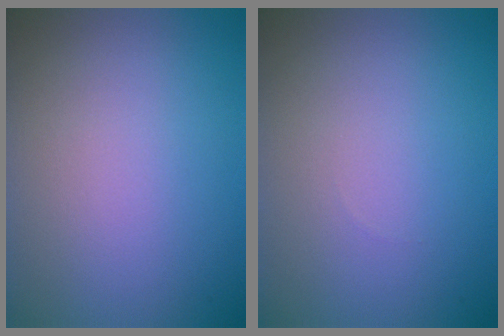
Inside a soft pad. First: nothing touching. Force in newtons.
{"total": 0.0}